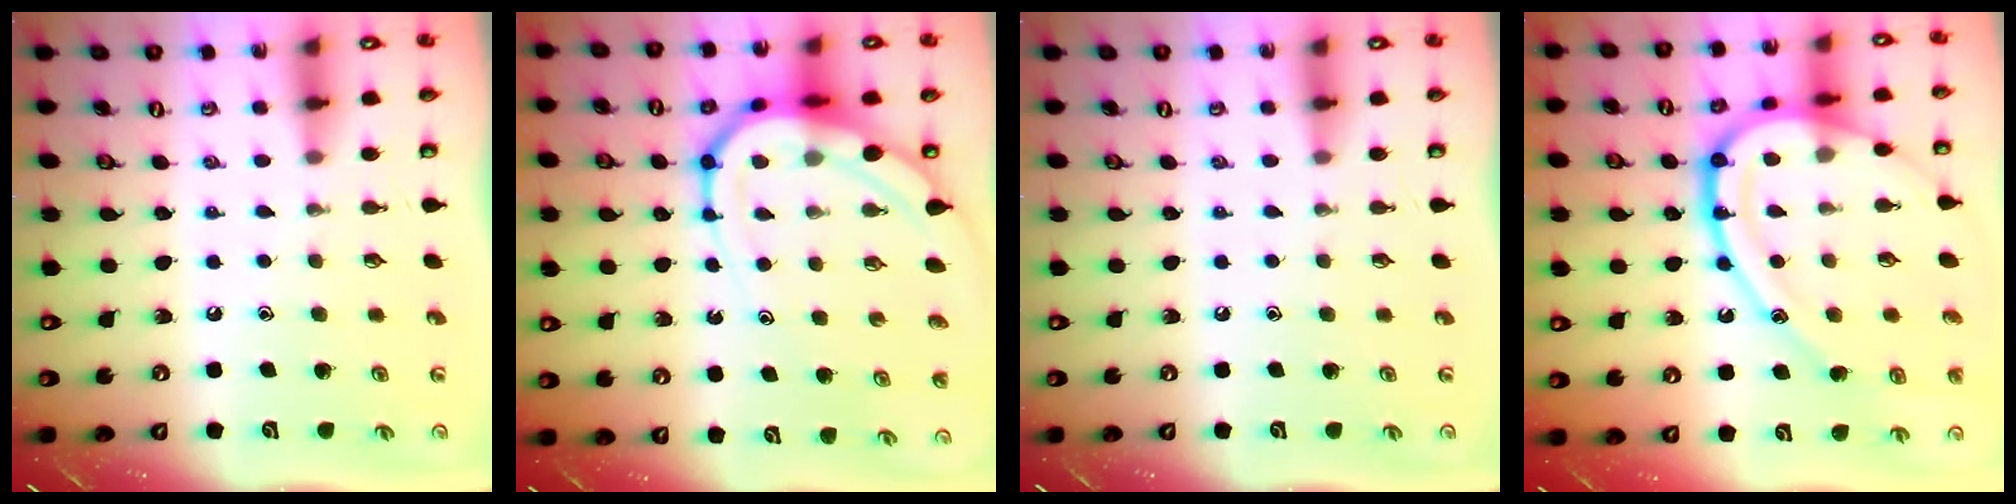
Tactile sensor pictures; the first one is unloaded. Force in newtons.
{"total": 12.9, "press": 12.9, "slide": 1.2}
{"total": 0.0}
{"total": 21.7, "press": 21.6, "slide": 1.7}